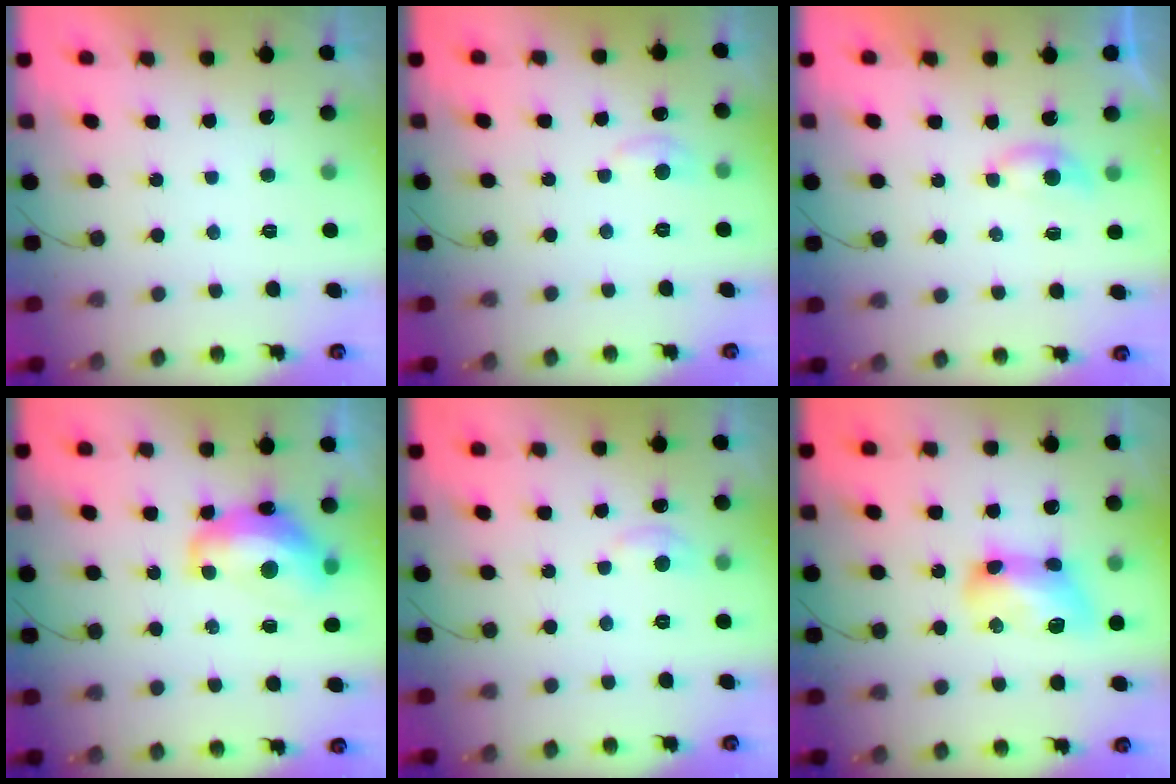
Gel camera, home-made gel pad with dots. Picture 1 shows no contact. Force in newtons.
{"total": 5.4, "press": 5.3, "slide": 0.7}
{"total": 3.1, "press": 3.1, "slide": 0.4}
{"total": 13.4, "press": 13.3, "slide": 1.4}
{"total": 4.8, "press": 4.8, "slide": 0.7}
{"total": 12.5, "press": 12.5, "slide": 0.4}